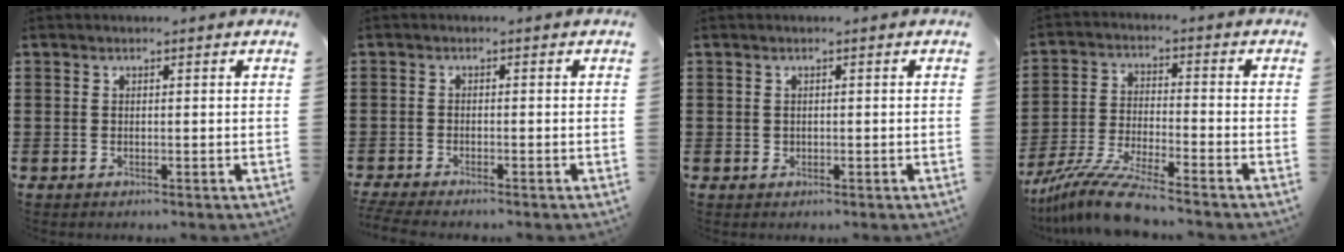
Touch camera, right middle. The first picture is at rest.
{"total": 2.0, "force": [-1.9, -0.2, 0.5], "torque": [-0.019, -0.007, -0.041]}
{"total": 0.6, "force": [0.1, 0.5, 0.1], "torque": [-0.003, 0.005, 0.002]}
{"total": 9.2, "force": [-8.2, 0.0, 4.2], "torque": [-0.090, -0.003, -0.160]}